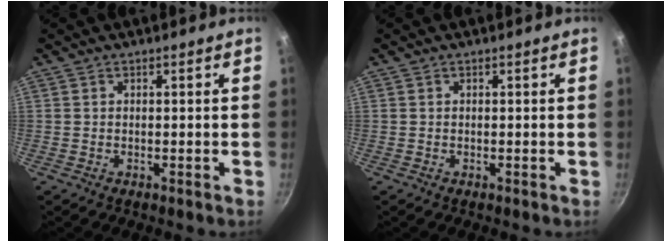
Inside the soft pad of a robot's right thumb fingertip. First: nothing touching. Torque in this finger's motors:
{"motor_torque": [0.00, 0.00, 0.07, 0.35, 0.01]}